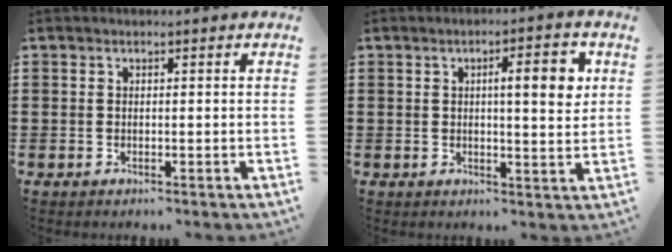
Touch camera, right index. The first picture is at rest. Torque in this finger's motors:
{"motor_torque": [0.44, -0.12, 0.22, 0.05]}